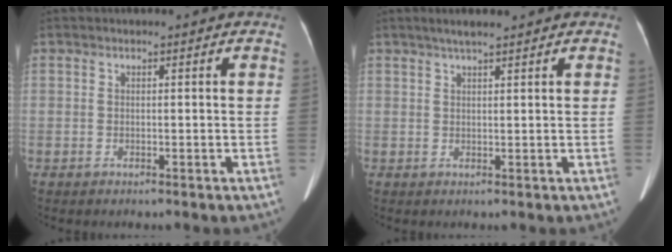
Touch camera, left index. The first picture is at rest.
{"total": 3.2, "force": [2.6, 0.2, 1.9], "torque": [-0.035, 0.011, 0.046]}